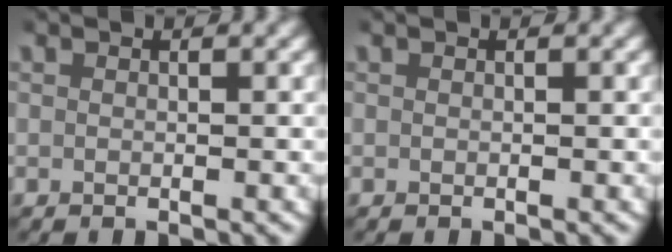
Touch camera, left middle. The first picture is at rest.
{"total": 0.0}